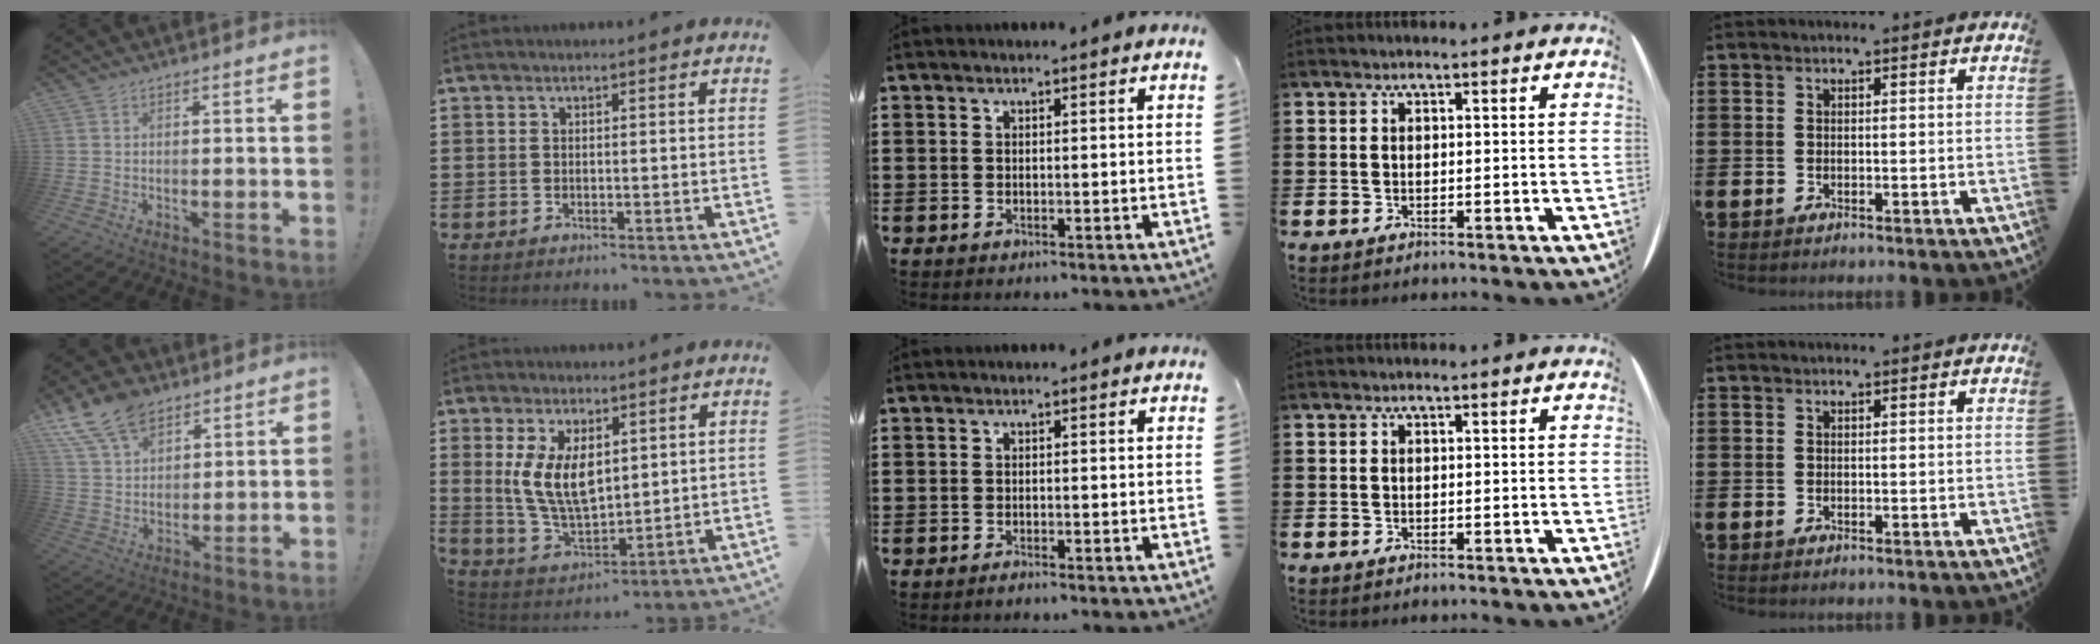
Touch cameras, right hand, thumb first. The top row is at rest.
{"thumb": {"total": 13.7, "force": [8.8, 8.3, 6.5], "torque": [-0.120, -0.042, 0.169]}, "index": {"total": 8.5, "force": [2.5, 4.6, 6.7], "torque": [-0.150, 0.001, 0.045]}, "middle": {"total": 0.7, "force": [-0.6, 0.0, 0.3], "torque": [-0.010, -0.006, -0.010]}}